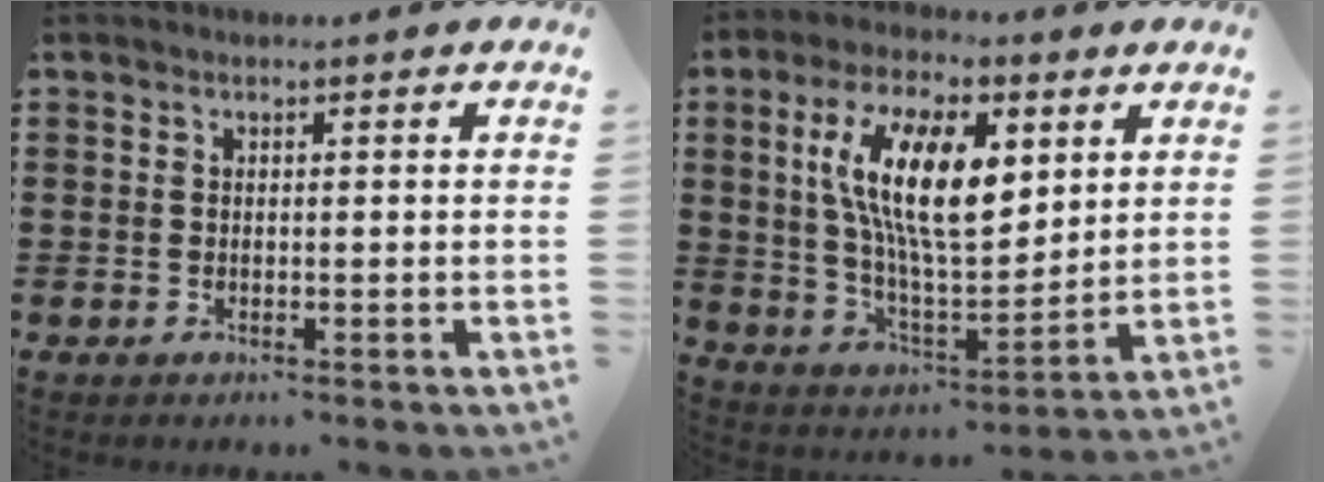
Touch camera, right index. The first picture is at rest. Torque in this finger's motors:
{"motor_torque": [2.14, 0.00, 1.05, 0.21]}